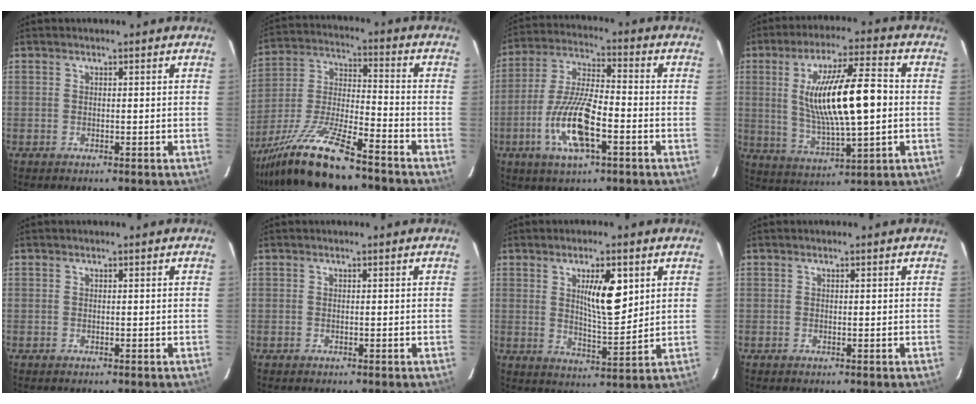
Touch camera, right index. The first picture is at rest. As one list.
[{"total": 14.8, "force": [-11.7, 1.4, 9.1], "torque": [-0.190, -0.021, -0.217]}, {"total": 12.4, "force": [-4.5, 2.8, 11.2], "torque": [-0.231, -0.004, -0.081]}, {"total": 15.6, "force": [0.9, 2.6, 15.4], "torque": [-0.285, 0.007, 0.019]}, {"total": 0.0}, {"total": 0.0}, {"total": 8.3, "force": [3.0, 2.0, 7.5], "torque": [-0.123, -0.005, 0.053]}, {"total": 0.0}]